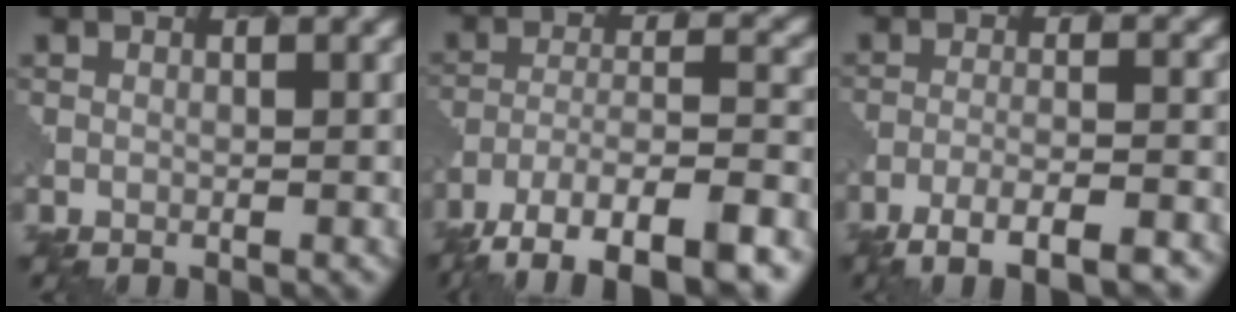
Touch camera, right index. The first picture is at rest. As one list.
[{"total": 10.4, "force": [-7.4, 3.3, 6.5], "torque": [-0.113, -0.008, -0.125]}, {"total": 6.1, "force": [-4.5, 1.4, 3.9], "torque": [-0.066, -0.004, -0.080]}]